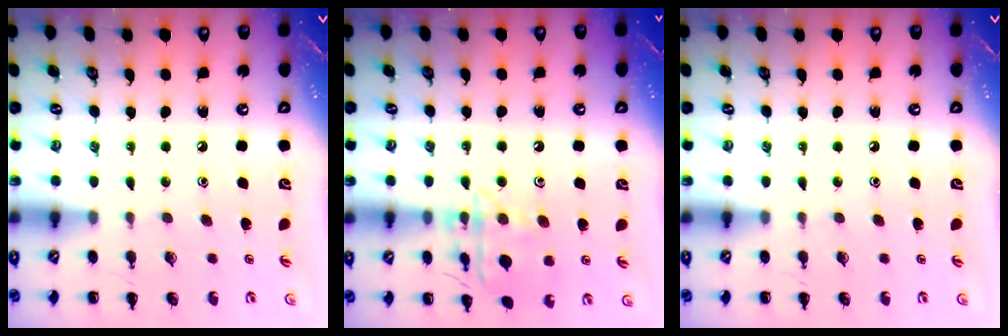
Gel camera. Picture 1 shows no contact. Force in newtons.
{"total": 13.0, "press": 13.0, "slide": 0.6}
{"total": 0.0}